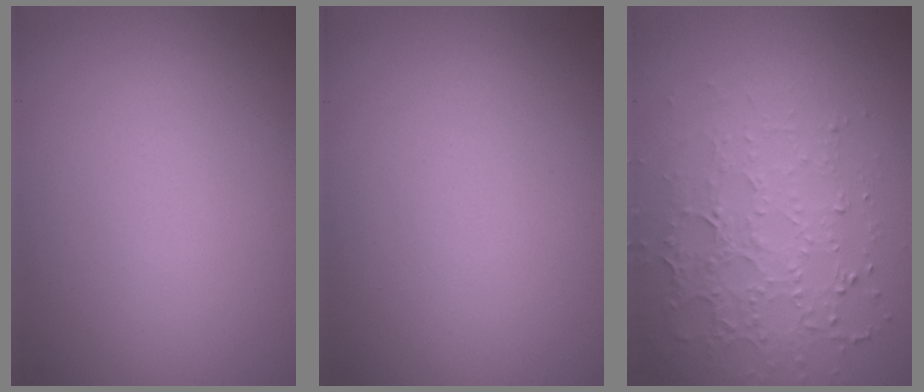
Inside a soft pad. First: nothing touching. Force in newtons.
{"total": 0.0}
{"total": 3.5, "press": 3.3, "slide": 1.0}